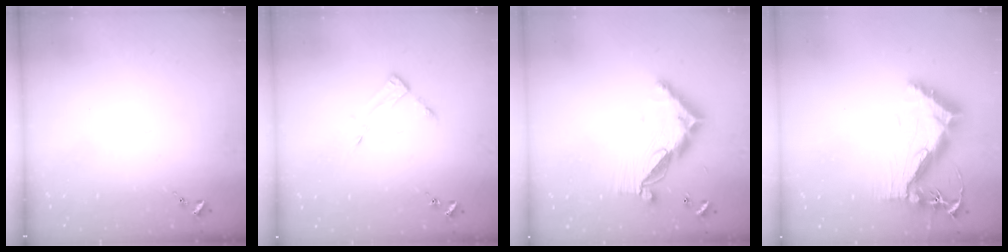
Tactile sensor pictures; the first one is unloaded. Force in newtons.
{"total": 4.2, "press": 4.2, "slide": 0.5}
{"total": 13.7, "press": 13.6, "slide": 1.0}
{"total": 13.5, "press": 13.4, "slide": 1.2}